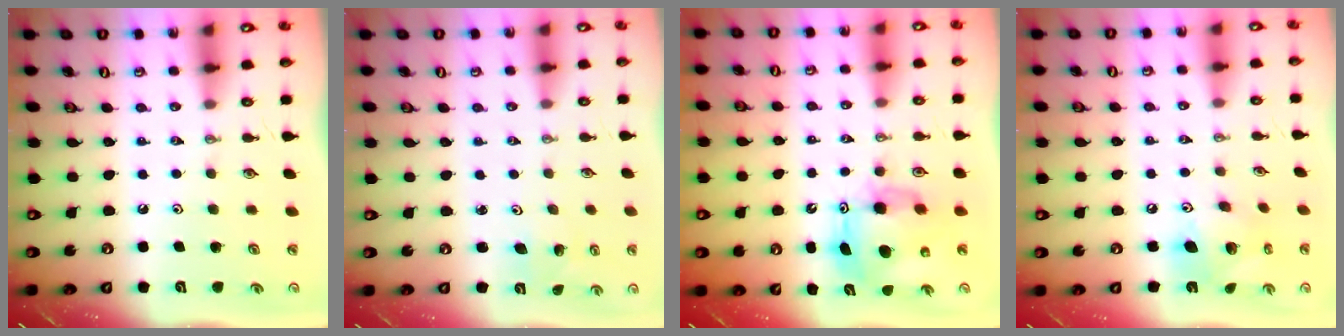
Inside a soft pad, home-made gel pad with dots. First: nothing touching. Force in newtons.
{"total": 1.9, "press": 1.9, "slide": 0.2}
{"total": 11.1, "press": 11.1, "slide": 1.1}
{"total": 12.6, "press": 12.6, "slide": 1.4}